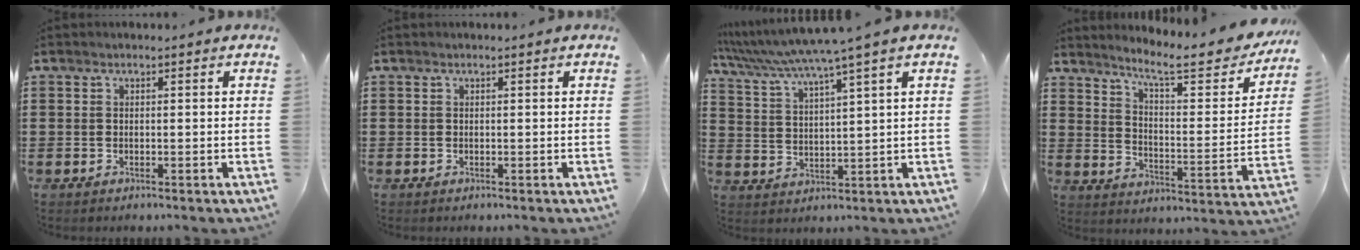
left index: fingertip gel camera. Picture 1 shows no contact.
{"total": 0.0}
{"total": 5.5, "force": [4.4, -1.2, 3.1], "torque": [-0.077, -0.033, 0.069]}
{"total": 8.8, "force": [7.2, 0.6, 5.0], "torque": [-0.104, -0.053, 0.111]}